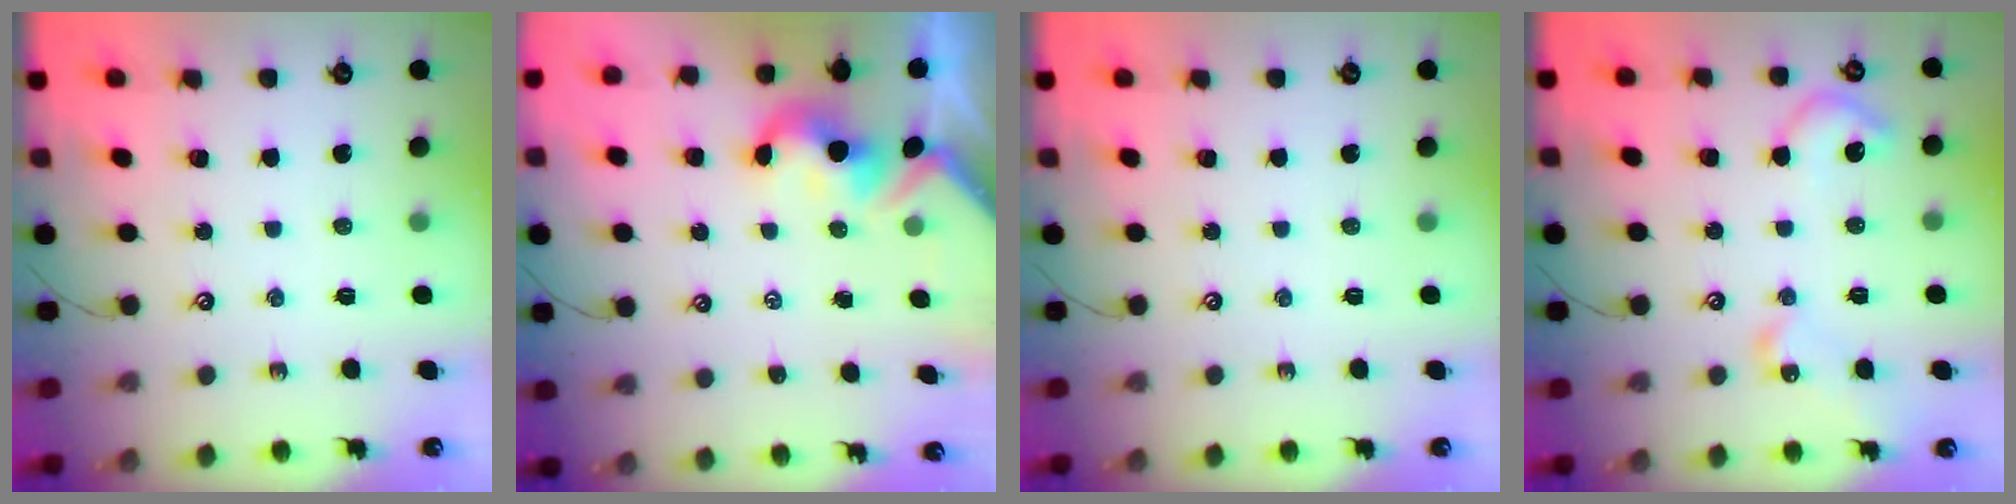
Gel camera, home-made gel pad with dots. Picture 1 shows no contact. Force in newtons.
{"total": 2.6, "press": 2.6, "slide": 0.5}
{"total": 0.0}
{"total": 9.9, "press": 9.9, "slide": 0.9}